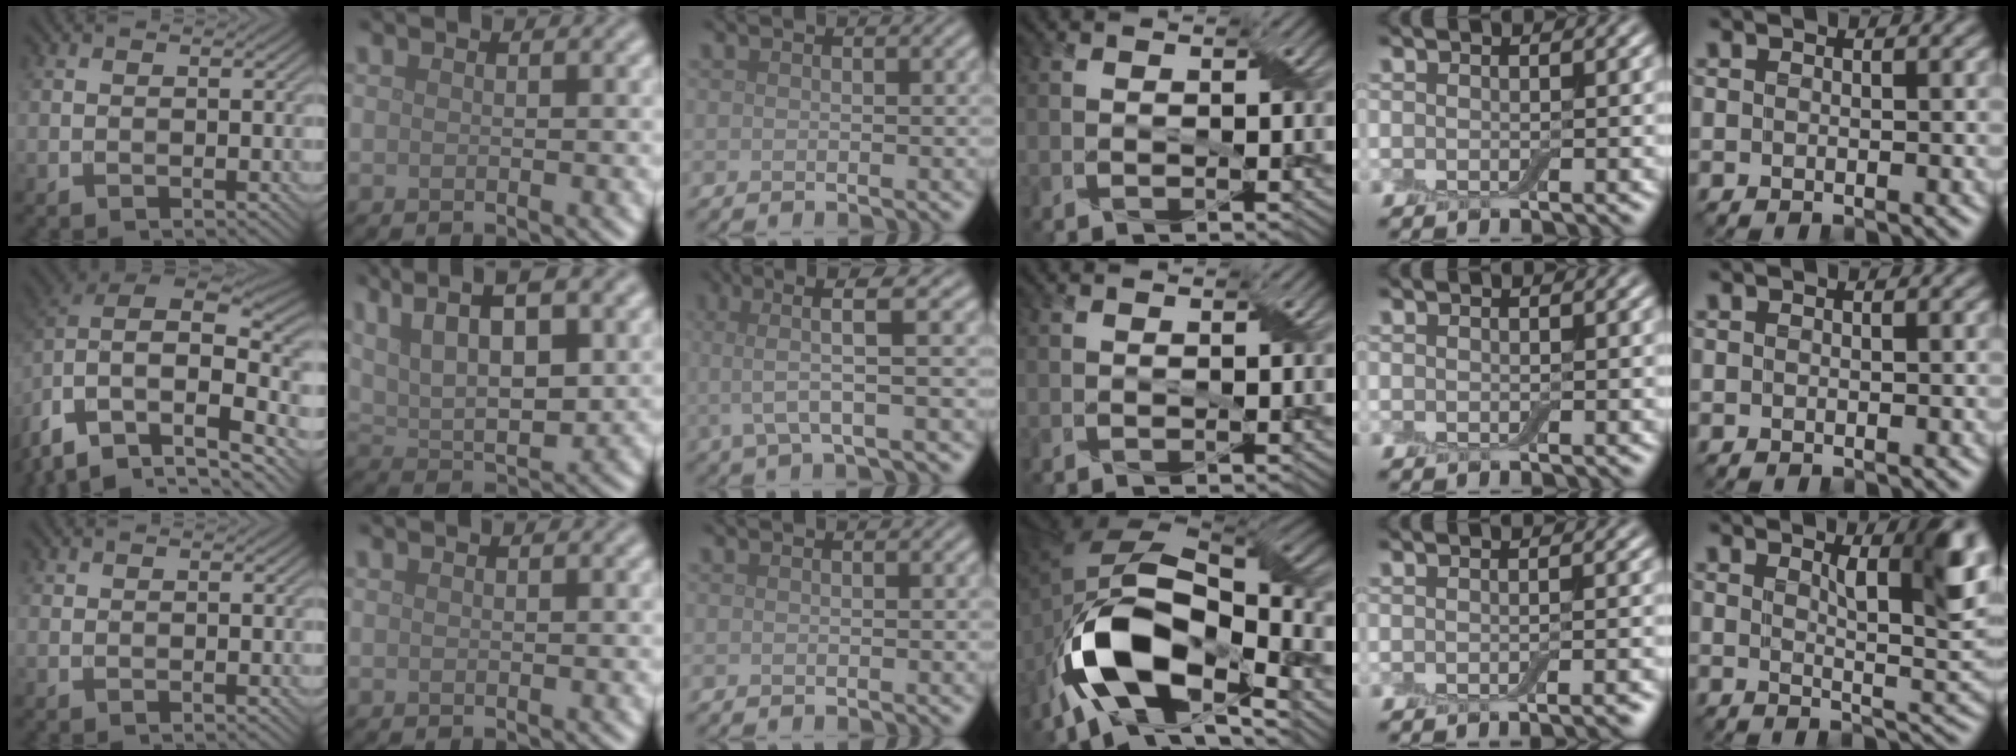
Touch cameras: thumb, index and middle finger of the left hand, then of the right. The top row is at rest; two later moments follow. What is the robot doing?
{"motion": "peel", "object": "bubble wrap"}